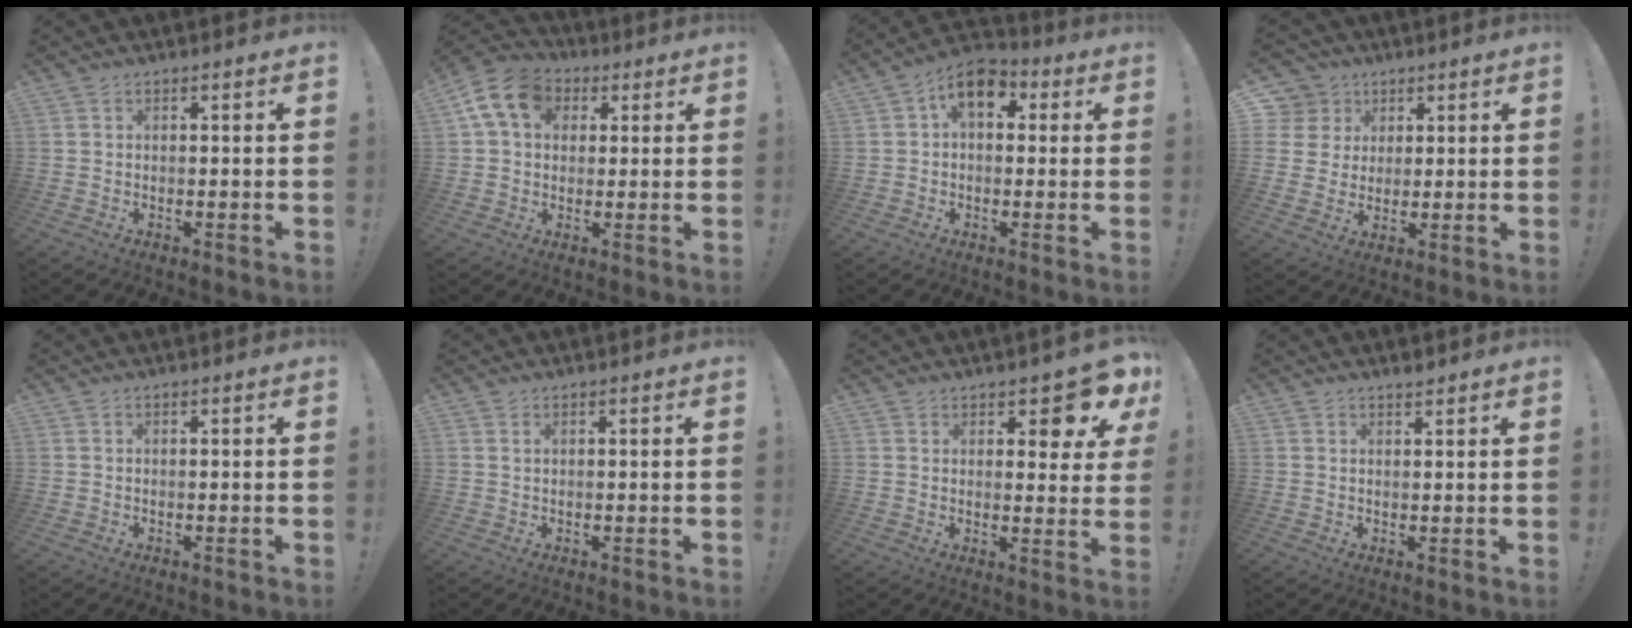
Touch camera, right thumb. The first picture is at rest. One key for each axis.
{"total": 12.6, "fx": 3.9, "fy": 9.6, "fz": 7.2, "tx": -0.122, "ty": 0.001, "tz": 0.079}
{"total": 9.4, "fx": 3.4, "fy": 5.9, "fz": 6.6, "tx": -0.100, "ty": -0.001, "tz": 0.062}
{"total": 7.1, "fx": 2.6, "fy": 6.6, "fz": 1.0, "tx": -0.016, "ty": -0.017, "tz": 0.054}
{"total": 0.0}
{"total": 0.7, "fx": 0.3, "fy": 0.4, "fz": 0.4, "tx": -0.012, "ty": 0.004, "tz": 0.007}
{"total": 8.3, "fx": 5.6, "fy": 3.2, "fz": 5.2, "tx": -0.047, "ty": -0.044, "tz": 0.095}
{"total": 1.6, "fx": 1.5, "fy": 0.4, "fz": 0.4, "tx": 0.003, "ty": -0.011, "tz": 0.026}